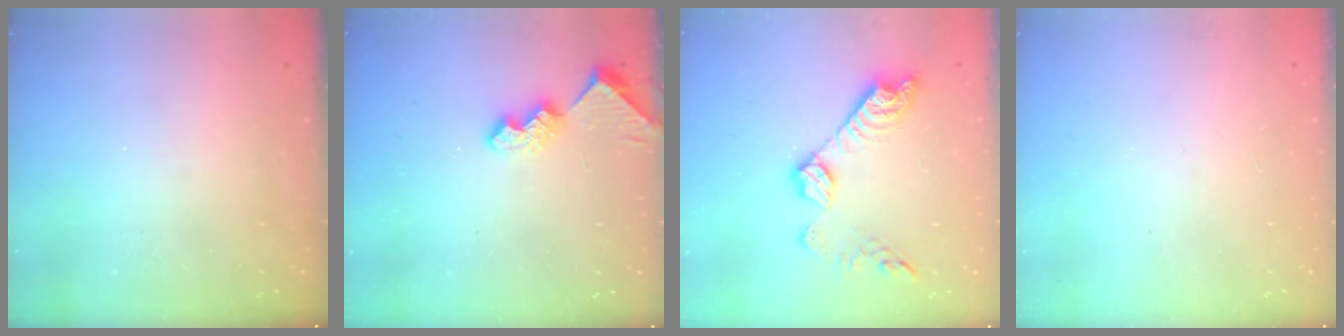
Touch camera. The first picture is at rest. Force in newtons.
{"total": 8.5, "press": 8.5, "slide": 0.6}
{"total": 13.2, "press": 13.2, "slide": 0.5}
{"total": 0.0}